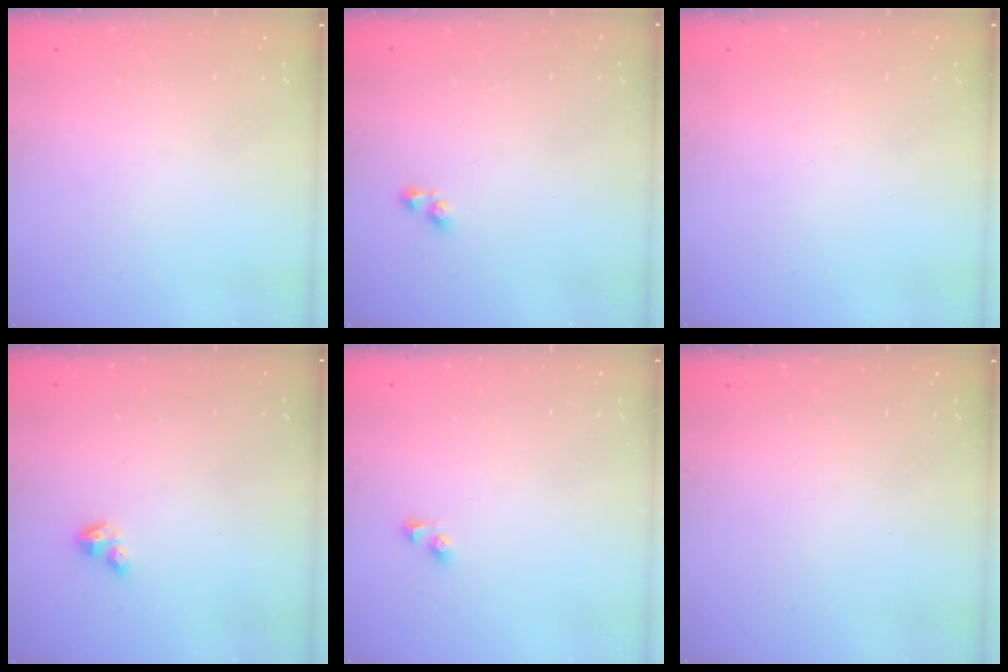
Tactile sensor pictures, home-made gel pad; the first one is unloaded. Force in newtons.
{"total": 2.9, "press": 2.6, "slide": 1.3}
{"total": 0.0}
{"total": 2.9, "press": 2.8, "slide": 0.6}
{"total": 2.3, "press": 2.3, "slide": 0.2}
{"total": 0.0}